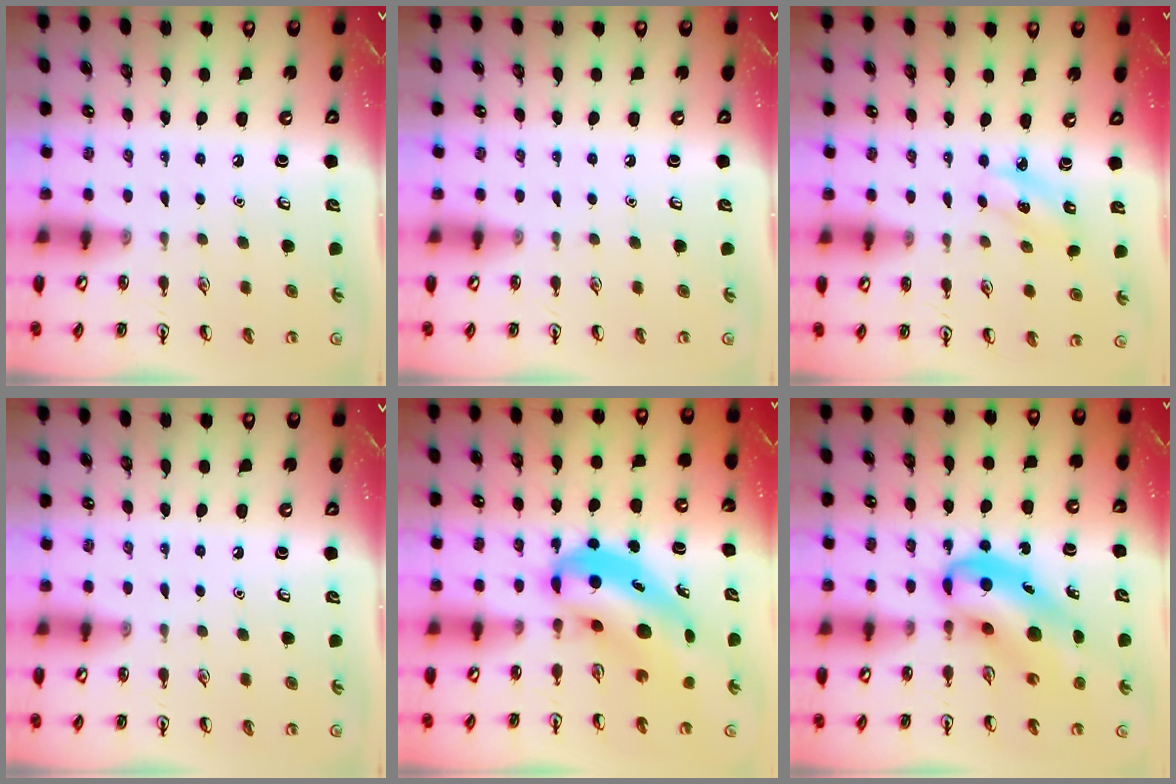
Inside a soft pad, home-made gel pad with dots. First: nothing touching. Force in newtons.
{"total": 0.0}
{"total": 3.0, "press": 3.0, "slide": 0.5}
{"total": 0.0}
{"total": 7.4, "press": 7.2, "slide": 1.7}
{"total": 11.3, "press": 10.9, "slide": 3.1}